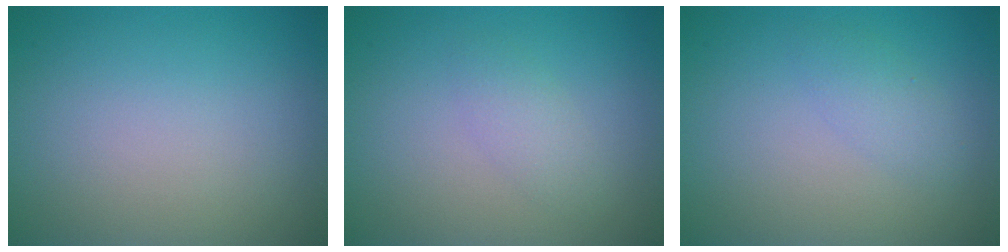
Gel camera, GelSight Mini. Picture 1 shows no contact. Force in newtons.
{"total": 1.5, "press": 1.5, "slide": 0.0}
{"total": 0.7, "press": 0.7, "slide": 0.1}